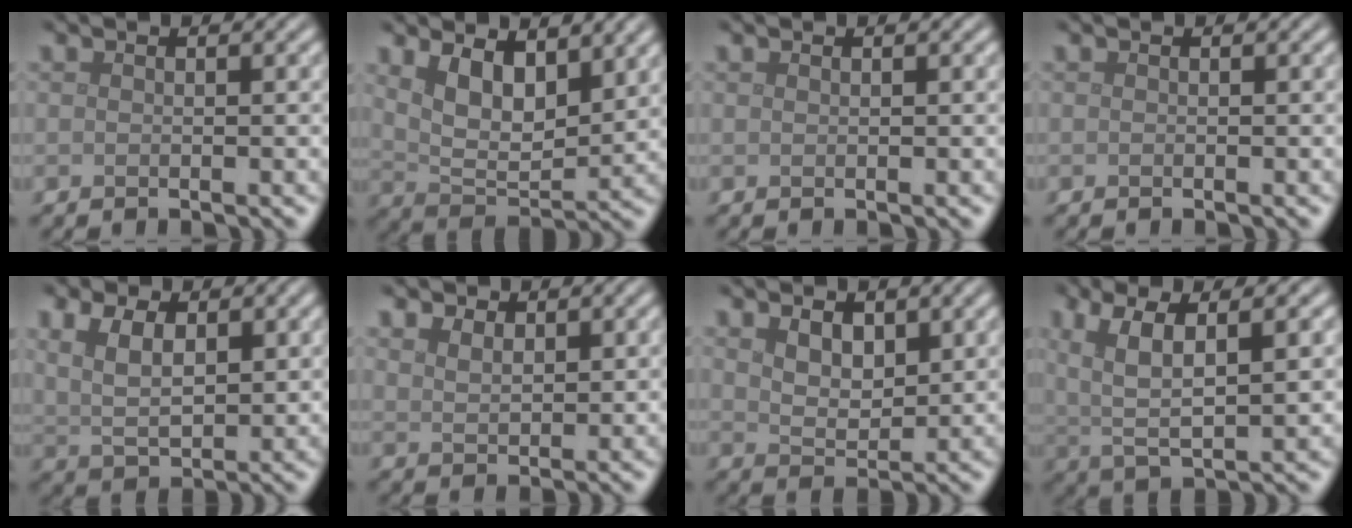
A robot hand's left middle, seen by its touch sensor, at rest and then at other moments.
{"total": 6.0, "force": [2.7, 2.9, 4.5], "torque": [-0.090, -0.010, 0.050]}
{"total": 0.0}
{"total": 0.0}
{"total": 5.0, "force": [1.7, 2.8, 3.7], "torque": [-0.081, -0.001, 0.034]}
{"total": 2.7, "force": [1.8, 1.6, 1.1], "torque": [-0.027, -0.003, 0.034]}
{"total": 3.0, "force": [1.6, 1.7, 1.8], "torque": [-0.040, -0.006, 0.033]}
{"total": 6.2, "force": [2.1, 2.2, 5.4], "torque": [-0.114, -0.002, 0.042]}